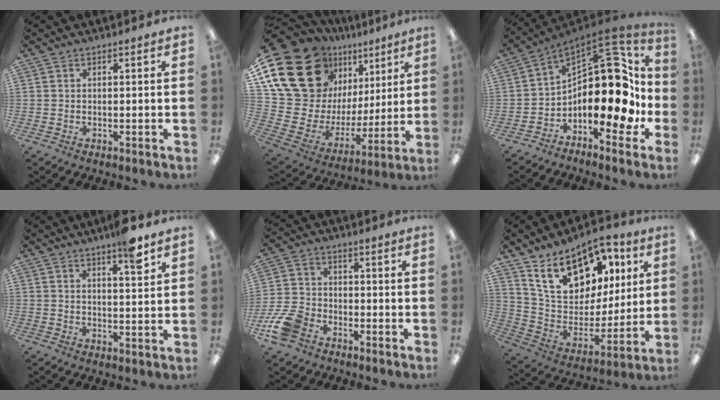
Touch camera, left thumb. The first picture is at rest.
{"total": 24.6, "force": [14.4, 15.7, 12.2], "torque": [-0.234, -0.101, 0.289]}
{"total": 21.0, "force": [0.8, 11.1, 17.8], "torque": [-0.258, -0.021, 0.018]}
{"total": 6.5, "force": [4.8, 0.9, 4.3], "torque": [-0.057, -0.027, 0.075]}
{"total": 10.0, "force": [-6.2, 6.2, 4.9], "torque": [-0.105, 0.032, -0.115]}
{"total": 20.0, "force": [11.9, 11.9, 10.7], "torque": [-0.186, -0.049, 0.216]}